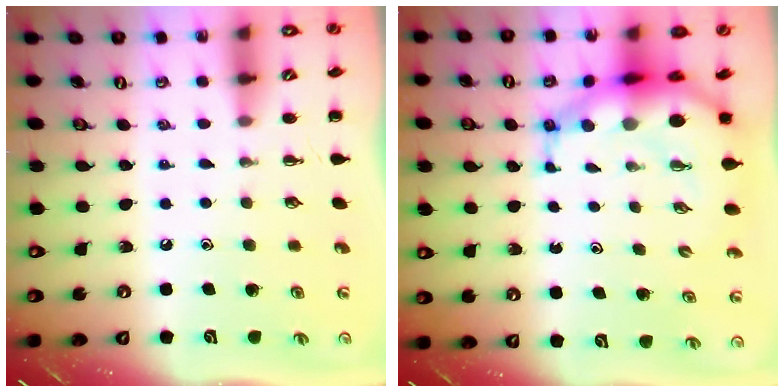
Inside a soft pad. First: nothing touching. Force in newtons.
{"total": 8.5, "press": 8.2, "slide": 2.1}